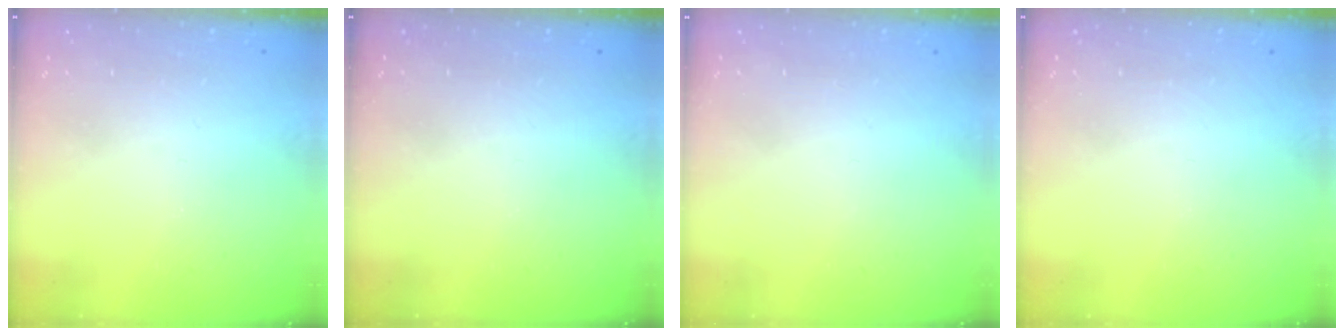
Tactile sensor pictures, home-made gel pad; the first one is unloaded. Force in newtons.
{"total": 0.0}
{"total": 1.5, "press": 1.5, "slide": 0.1}
{"total": 0.0}